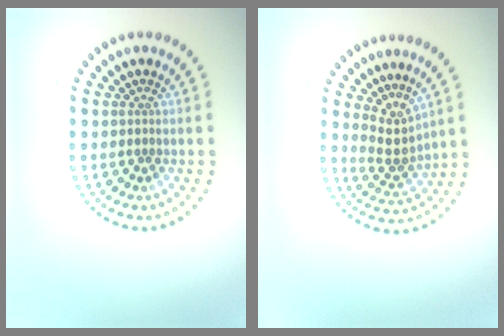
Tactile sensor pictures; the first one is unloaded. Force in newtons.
{"total": 2.9, "press": 2.1, "slide": 2.0}